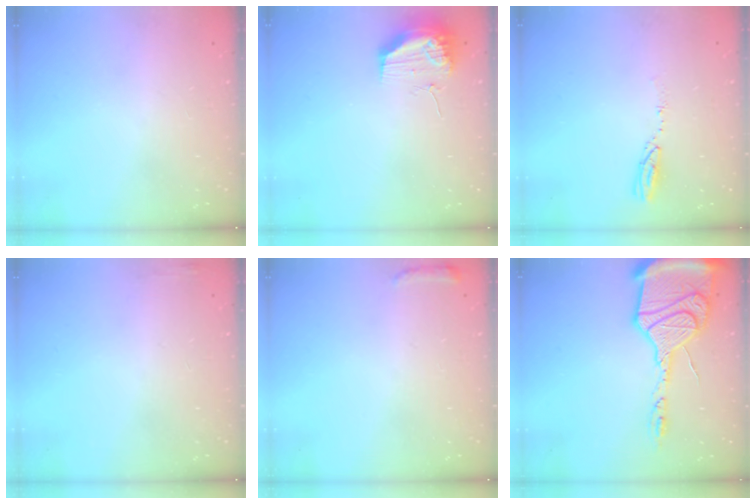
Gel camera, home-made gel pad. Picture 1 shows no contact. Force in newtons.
{"total": 13.8, "press": 11.9, "slide": 6.9}
{"total": 3.5, "press": 3.5, "slide": 0.3}
{"total": 3.5, "press": 3.1, "slide": 1.6}
{"total": 4.7, "press": 4.6, "slide": 0.9}
{"total": 23.1, "press": 22.5, "slide": 4.9}